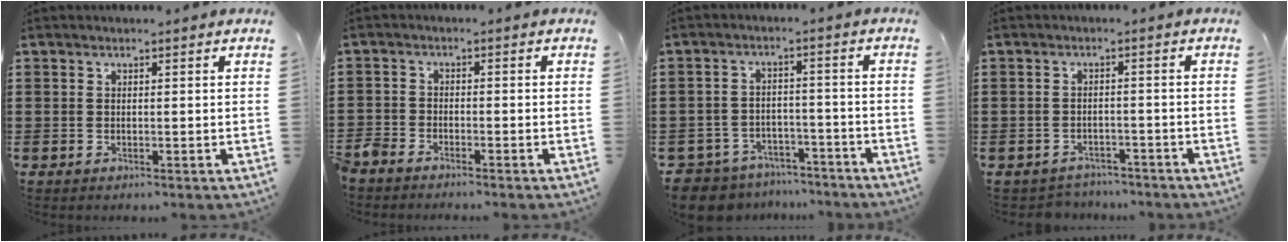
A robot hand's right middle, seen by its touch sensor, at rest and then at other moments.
{"total": 2.7, "force": [-2.6, 0.5, 0.1], "torque": [-0.022, -0.003, -0.061]}
{"total": 5.8, "force": [-5.7, 1.2, 0.4], "torque": [-0.037, 0.003, -0.123]}
{"total": 2.3, "force": [-2.2, 0.5, -0.2], "torque": [-0.006, -0.001, -0.049]}